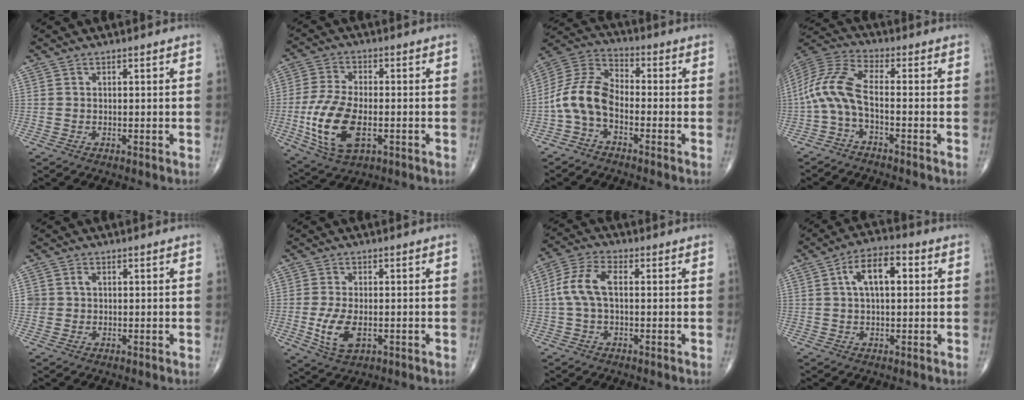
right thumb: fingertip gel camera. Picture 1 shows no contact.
{"total": 13.4, "force": [-3.1, 6.9, 11.1], "torque": [-0.231, 0.003, -0.051]}
{"total": 9.6, "force": [-3.2, 5.5, 7.2], "torque": [-0.142, 0.045, -0.077]}
{"total": 9.4, "force": [-2.5, 3.0, 8.5], "torque": [-0.197, 0.041, -0.059]}
{"total": 1.9, "force": [0.3, 1.7, 0.9], "torque": [-0.008, 0.001, 0.007]}
{"total": 6.8, "force": [-1.5, 3.6, 5.5], "torque": [-0.113, -0.006, -0.020]}
{"total": 7.8, "force": [0.4, 3.9, 6.7], "torque": [-0.152, 0.025, 0.005]}
{"total": 8.6, "force": [1.9, 4.2, 7.3], "torque": [-0.118, 0.019, 0.025]}